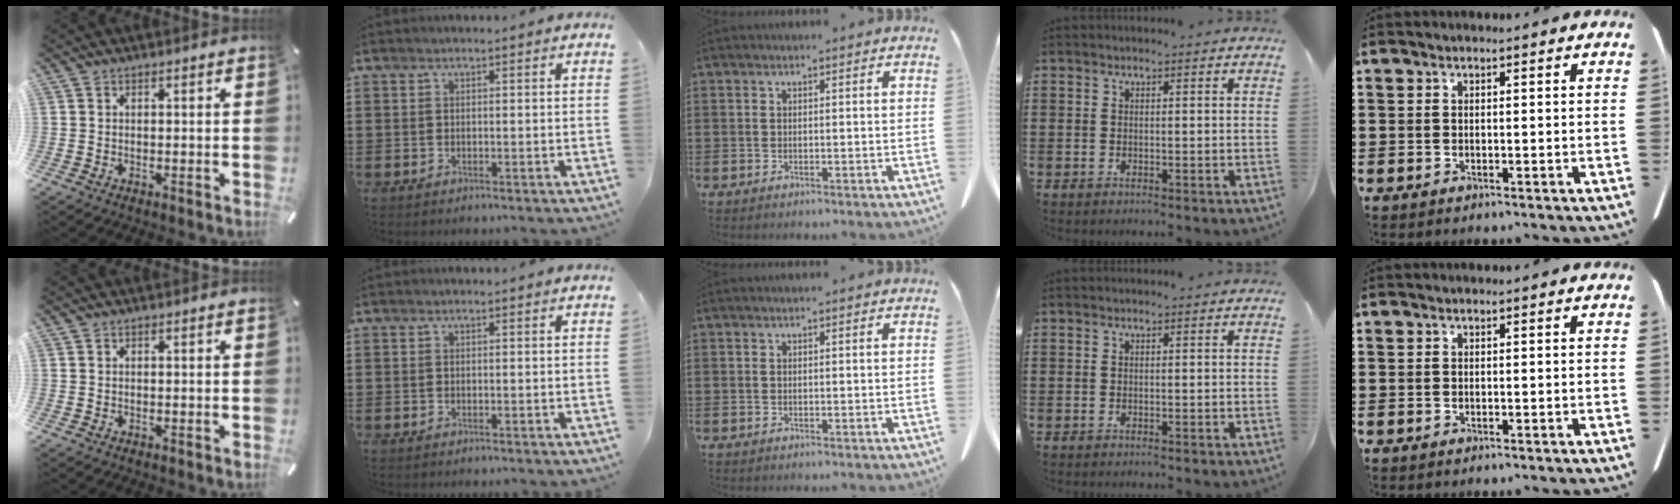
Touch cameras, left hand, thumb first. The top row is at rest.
{}